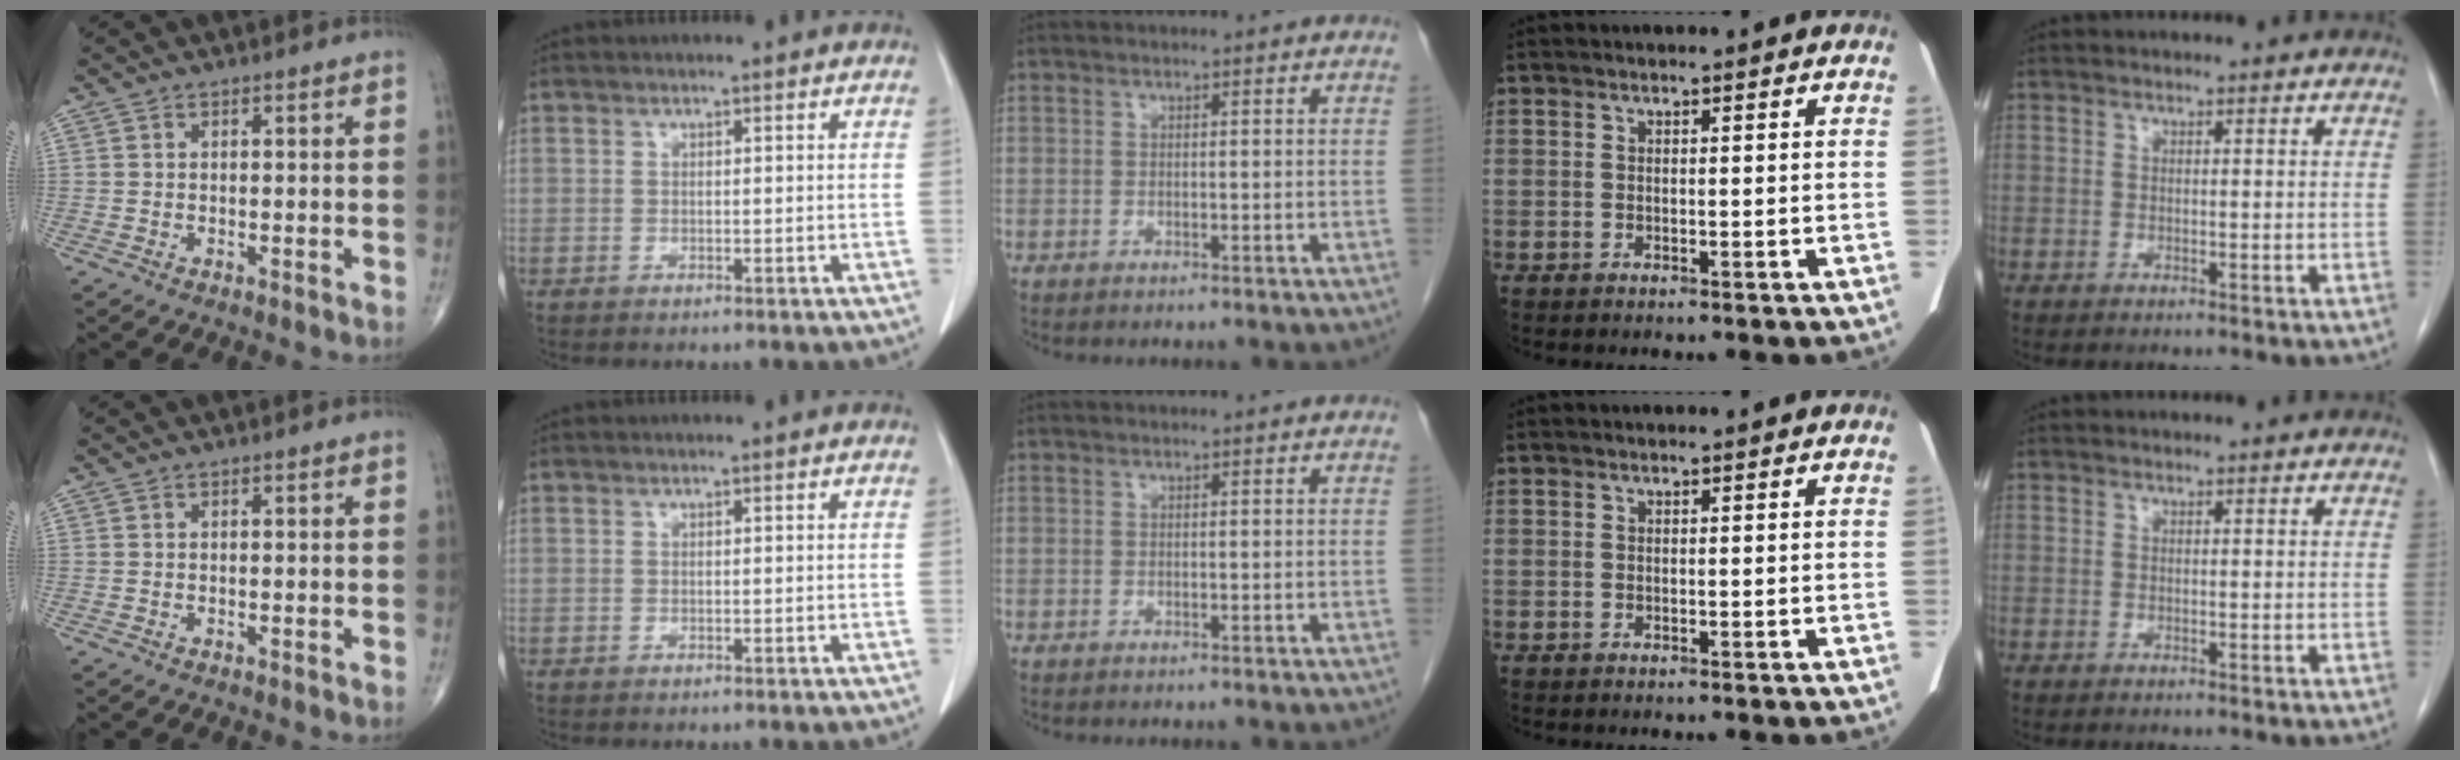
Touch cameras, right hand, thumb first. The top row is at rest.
{}